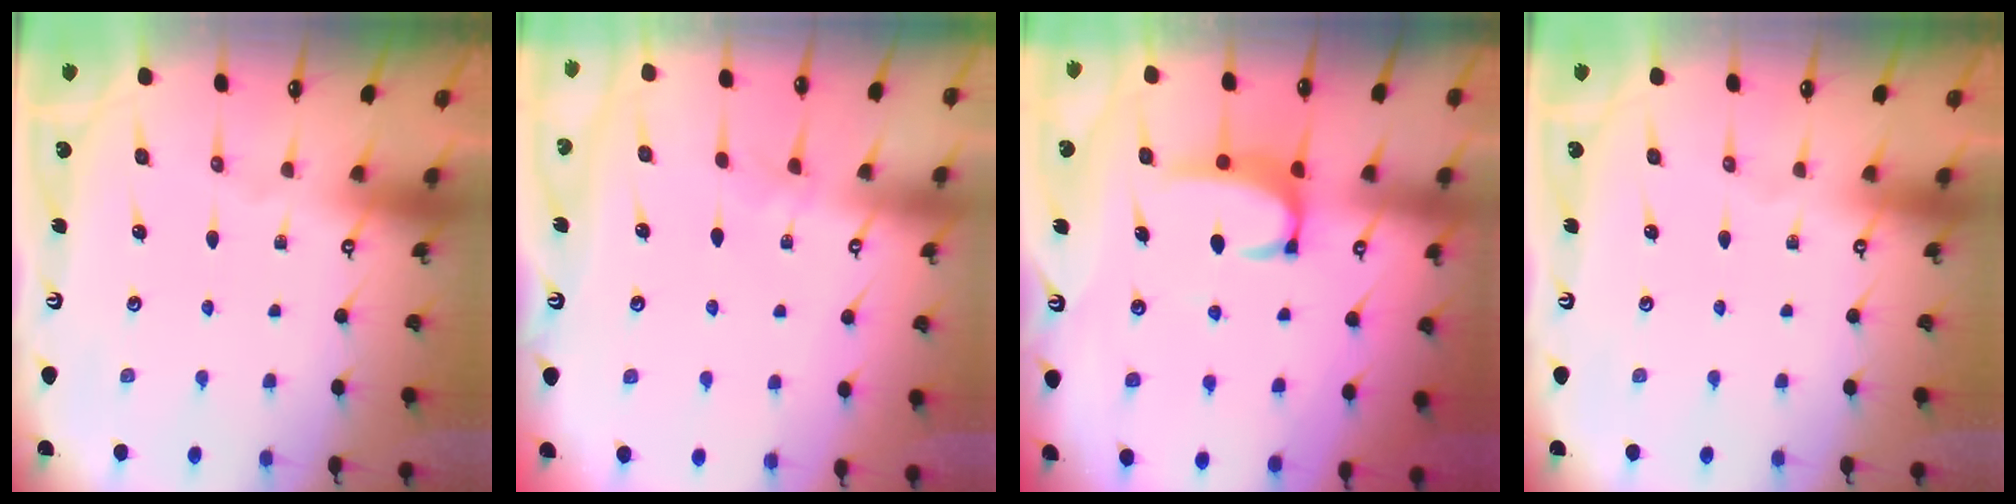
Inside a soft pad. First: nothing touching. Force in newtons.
{"total": 3.3, "press": 3.3, "slide": 0.2}
{"total": 2.6, "press": 2.6, "slide": 0.5}
{"total": 0.0}